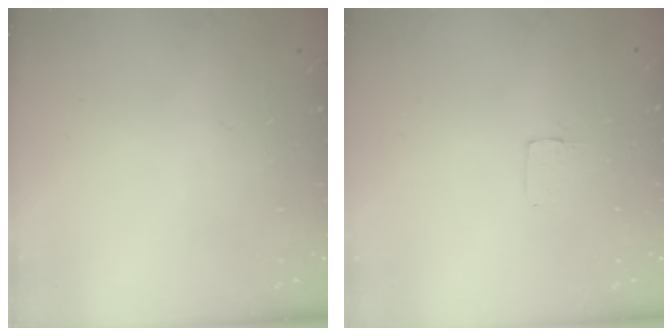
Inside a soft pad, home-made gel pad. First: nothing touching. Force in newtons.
{"total": 1.7, "press": 1.7, "slide": 0.1}